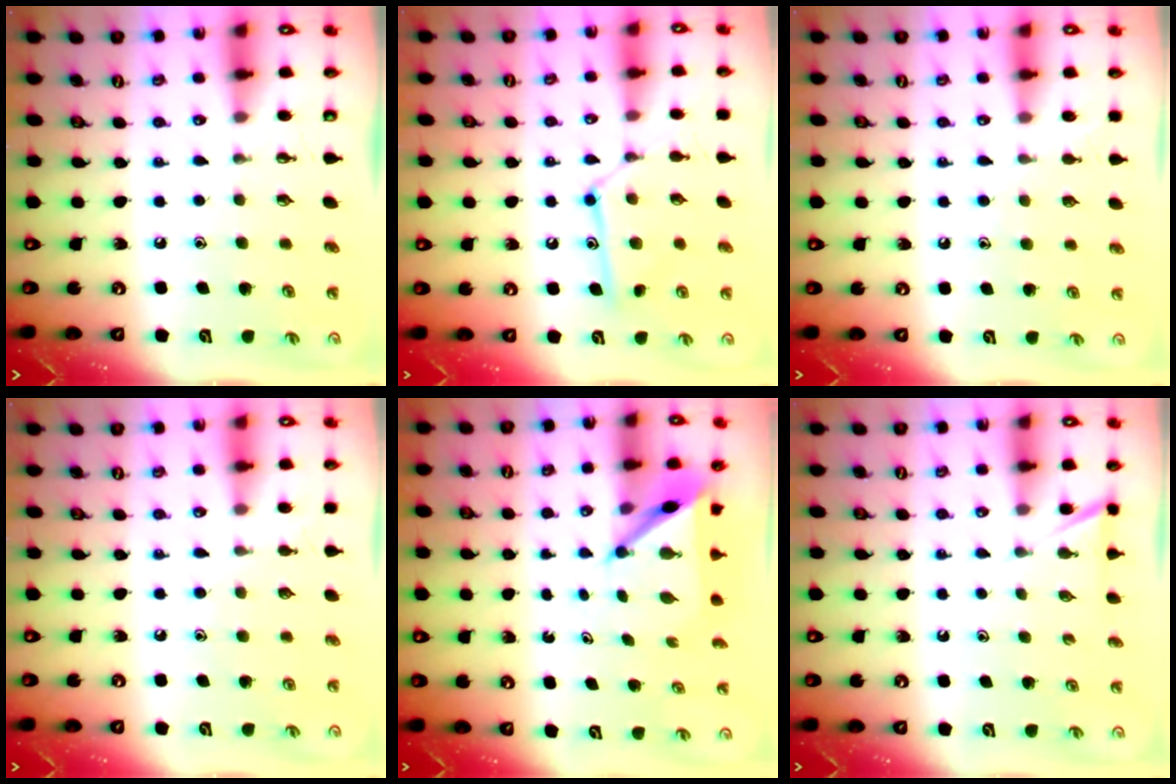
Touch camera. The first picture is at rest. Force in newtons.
{"total": 11.2, "press": 11.2, "slide": 0.4}
{"total": 5.0, "press": 5.0, "slide": 0.5}
{"total": 5.0, "press": 5.0, "slide": 0.5}
{"total": 5.0, "press": 5.0, "slide": 0.3}
{"total": 2.4, "press": 2.4, "slide": 0.2}